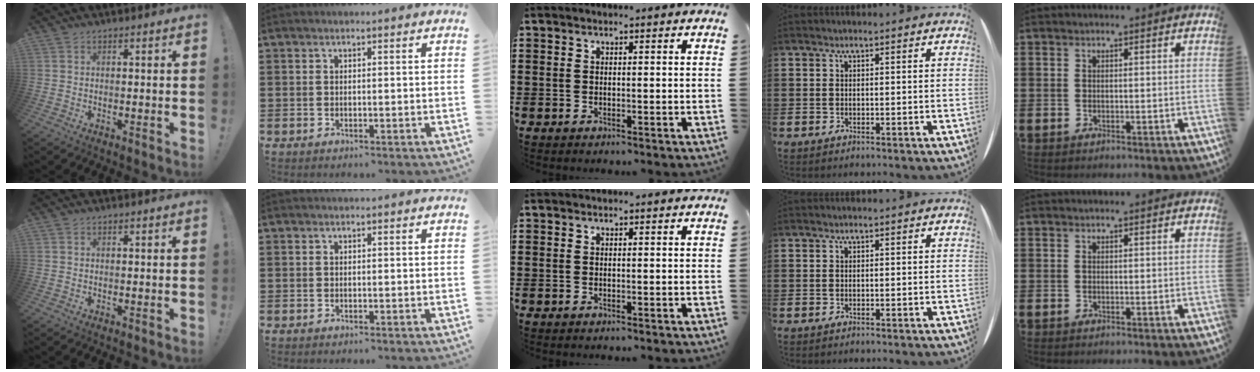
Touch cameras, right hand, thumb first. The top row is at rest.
{}